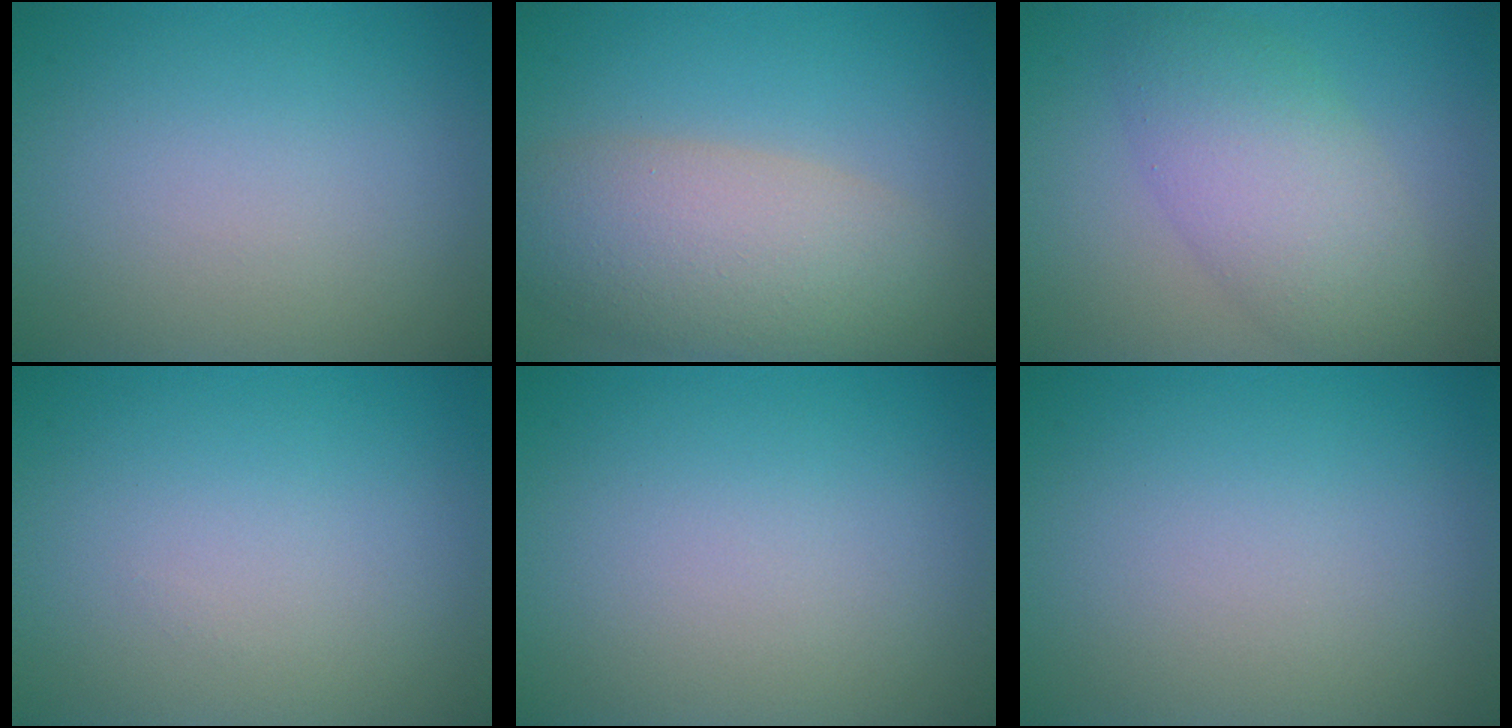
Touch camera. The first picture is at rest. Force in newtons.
{"total": 7.4, "press": 7.4, "slide": 0.7}
{"total": 5.6, "press": 5.6, "slide": 0.2}
{"total": 0.0}
{"total": 0.0}
{"total": 0.0}